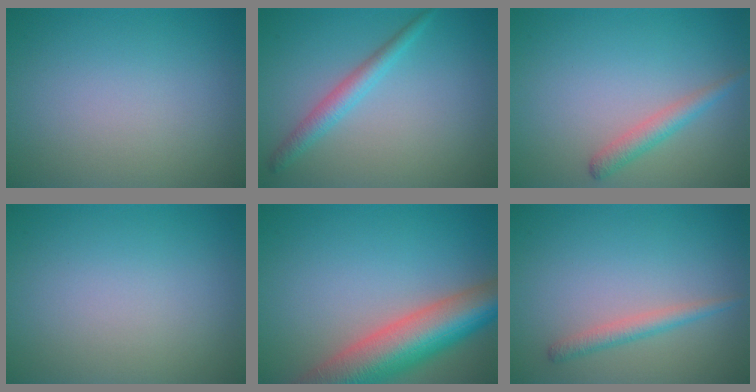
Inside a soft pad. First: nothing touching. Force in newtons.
{"total": 2.2, "press": 2.2, "slide": 0.1}
{"total": 2.0, "press": 2.0, "slide": 0.1}
{"total": 0.0}
{"total": 10.2, "press": 10.1, "slide": 0.6}
{"total": 1.8, "press": 1.8, "slide": 0.1}